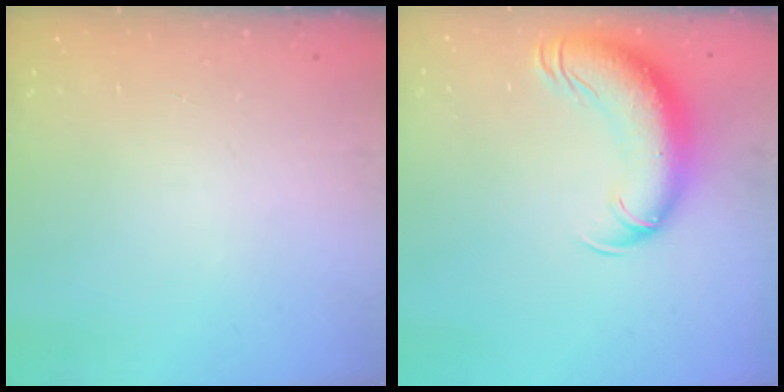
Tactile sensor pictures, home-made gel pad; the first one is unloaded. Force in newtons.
{"total": 16.5, "press": 16.1, "slide": 3.8}